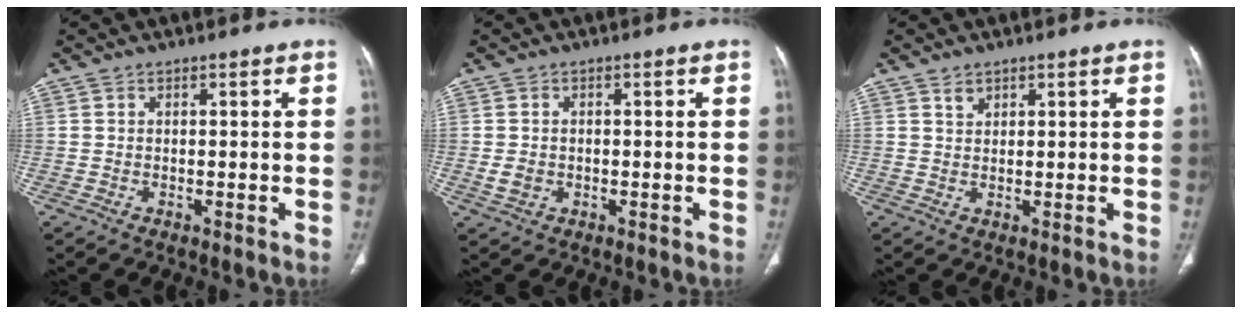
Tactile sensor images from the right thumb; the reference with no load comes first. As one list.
[{"total": 2.3, "force": [-0.2, 1.9, 1.4], "torque": [-0.023, -0.001, 0.001]}, {"total": 1.7, "force": [1.2, 1.0, 0.5], "torque": [0.000, -0.007, 0.022]}]